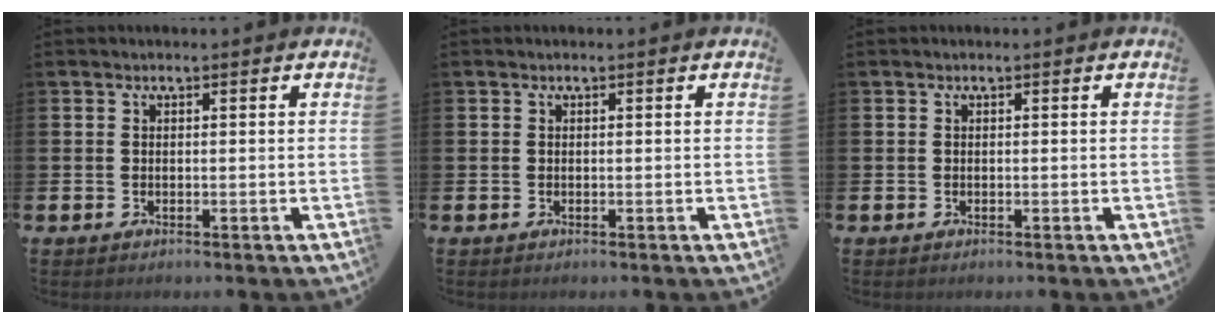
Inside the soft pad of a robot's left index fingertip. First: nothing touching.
{"total": 0.0}
{"total": 0.0}